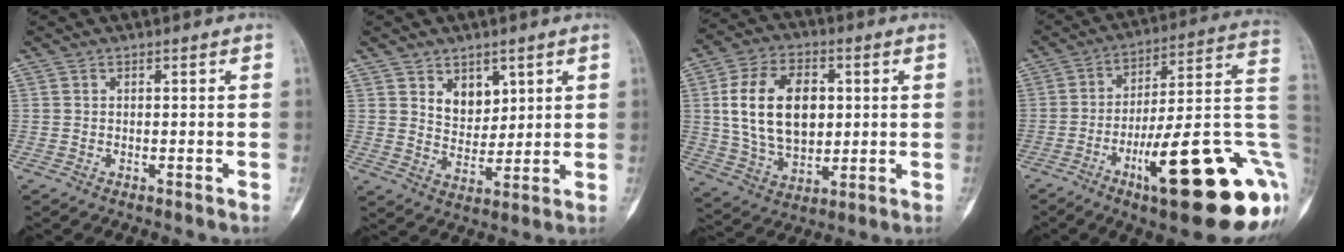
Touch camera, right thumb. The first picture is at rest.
{"total": 6.3, "force": [3.1, 4.4, 3.3], "torque": [-0.023, -0.026, 0.059]}
{"total": 17.0, "force": [2.5, 11.1, 12.7], "torque": [-0.195, -0.003, 0.051]}
{"total": 28.3, "force": [-8.9, 7.0, 25.9], "torque": [-0.289, 0.036, -0.123]}